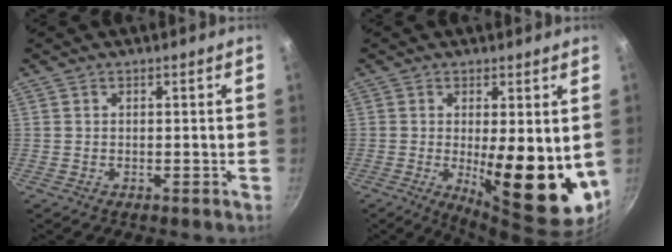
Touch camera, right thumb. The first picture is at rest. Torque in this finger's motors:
{"motor_torque": [2.48, 2.53, 1.92, -0.10, 0.19]}